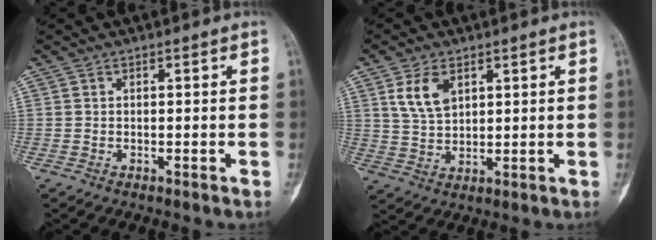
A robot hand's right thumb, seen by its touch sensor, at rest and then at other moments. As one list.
[{"total": 6.5, "force": [2.9, 3.8, 4.4], "torque": [-0.075, -0.012, 0.063]}]